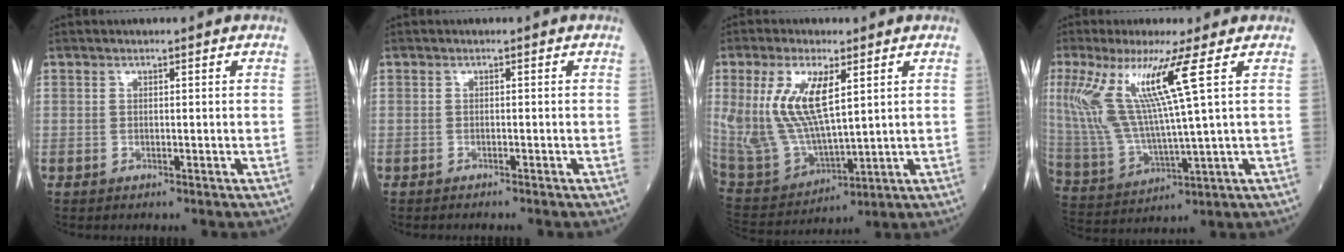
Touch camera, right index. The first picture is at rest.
{"total": 1.4, "force": [-1.3, 0.0, 0.4], "torque": [-0.009, -0.002, -0.016]}
{"total": 14.0, "force": [4.3, 4.4, 12.5], "torque": [-0.283, -0.001, 0.098]}
{"total": 12.6, "force": [4.9, -1.2, 11.6], "torque": [-0.259, -0.005, 0.101]}